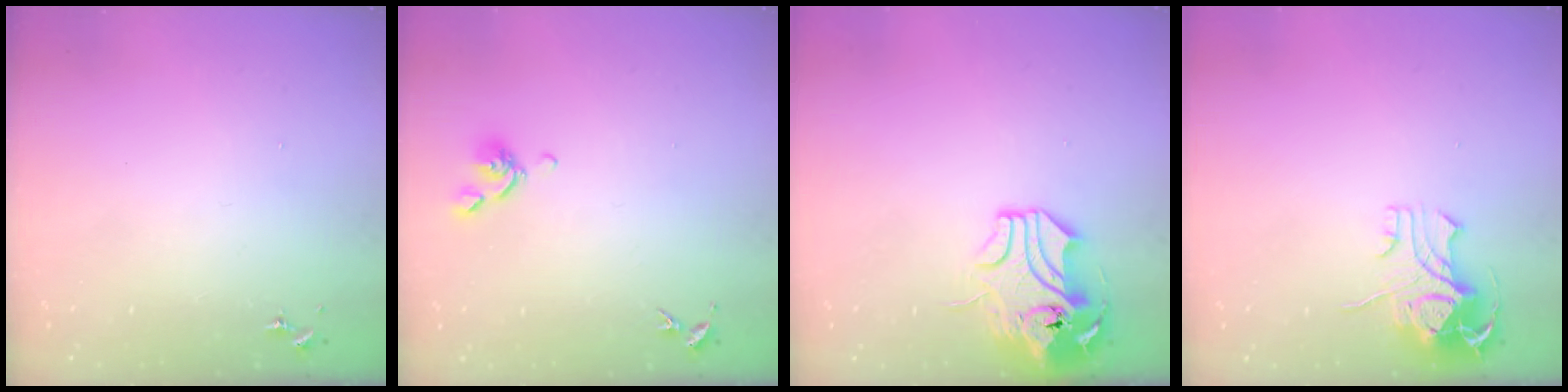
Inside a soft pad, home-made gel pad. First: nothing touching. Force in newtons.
{"total": 6.8, "press": 6.7, "slide": 0.9}
{"total": 12.0, "press": 11.8, "slide": 2.2}
{"total": 10.7, "press": 10.6, "slide": 1.4}